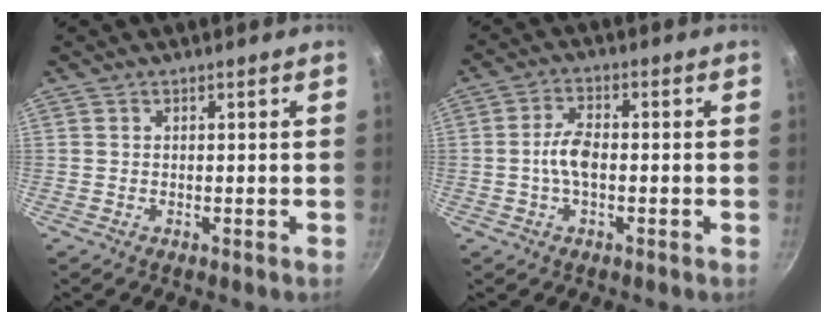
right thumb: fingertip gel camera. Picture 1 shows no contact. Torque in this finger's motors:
{"motor_torque": [0.66, 1.09, 0.75, 0.21, 0.02]}